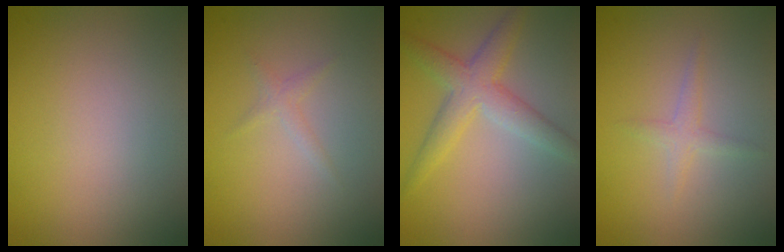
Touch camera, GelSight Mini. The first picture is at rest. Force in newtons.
{"total": 1.0, "press": 1.0, "slide": 0.1}
{"total": 4.0, "press": 4.0, "slide": 0.2}
{"total": 1.3, "press": 1.3, "slide": 0.0}